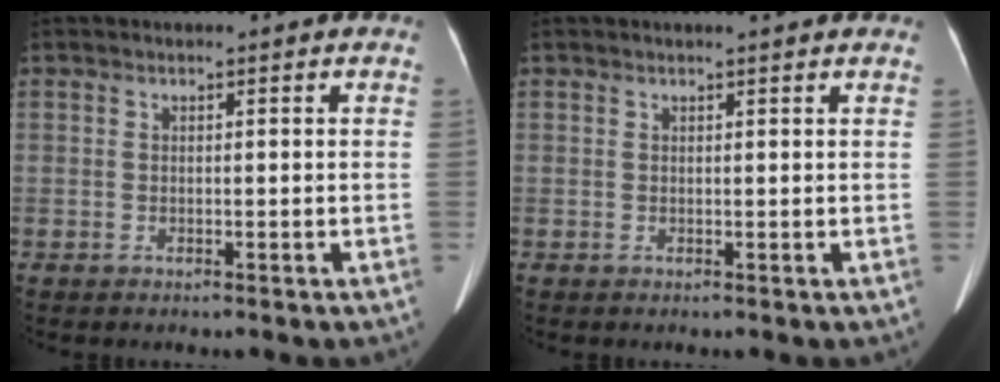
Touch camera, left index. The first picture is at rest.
{"total": 2.5, "force": [2.2, 0.0, 1.2], "torque": [-0.015, 0.011, 0.024]}